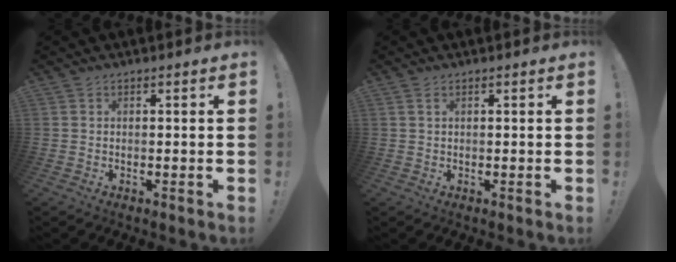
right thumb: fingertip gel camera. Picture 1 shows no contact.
{"total": 1.1, "force": [0.5, 0.4, 0.9], "torque": [-0.024, 0.002, 0.011]}